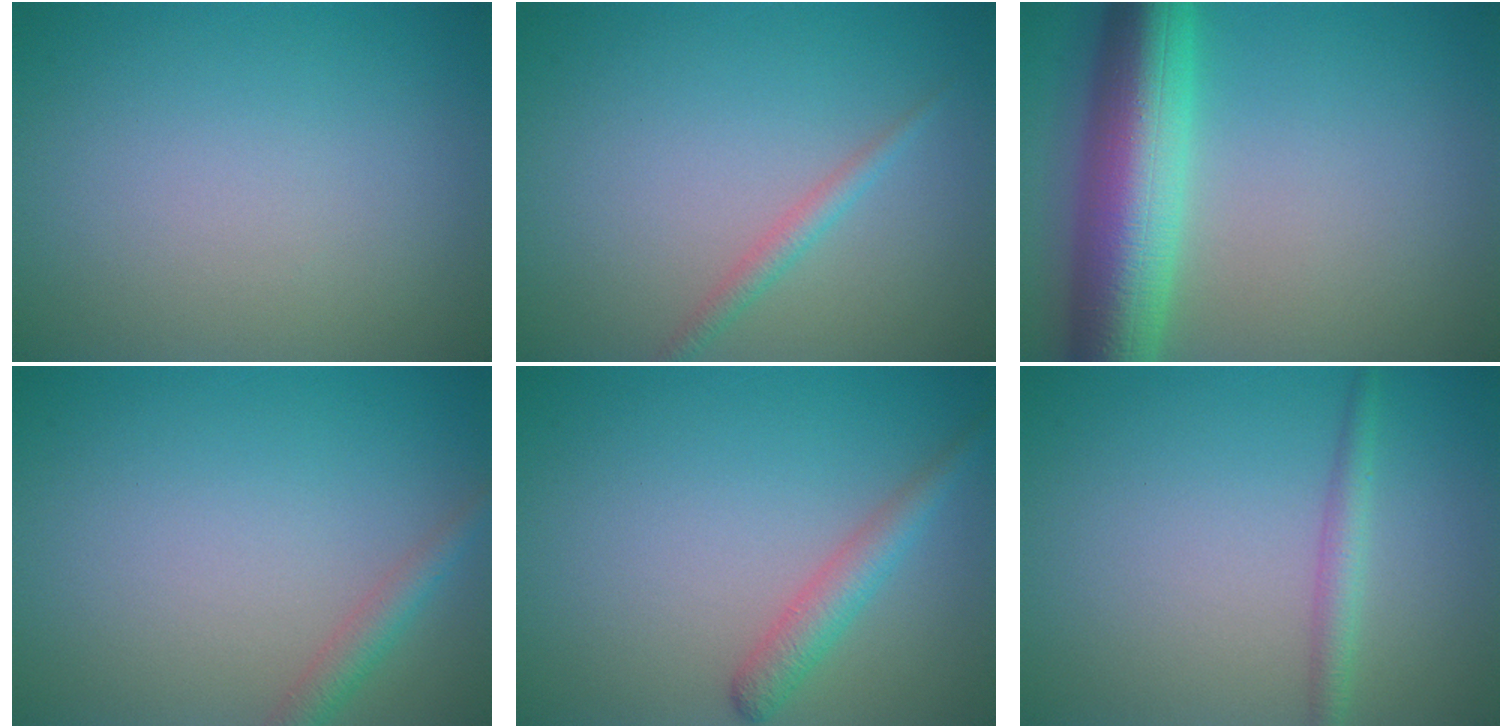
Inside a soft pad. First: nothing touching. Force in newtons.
{"total": 1.4, "press": 1.4, "slide": 0.1}
{"total": 9.9, "press": 9.9, "slide": 0.3}
{"total": 2.0, "press": 2.0, "slide": 0.1}
{"total": 2.5, "press": 2.5, "slide": 0.1}
{"total": 1.9, "press": 1.8, "slide": 0.1}